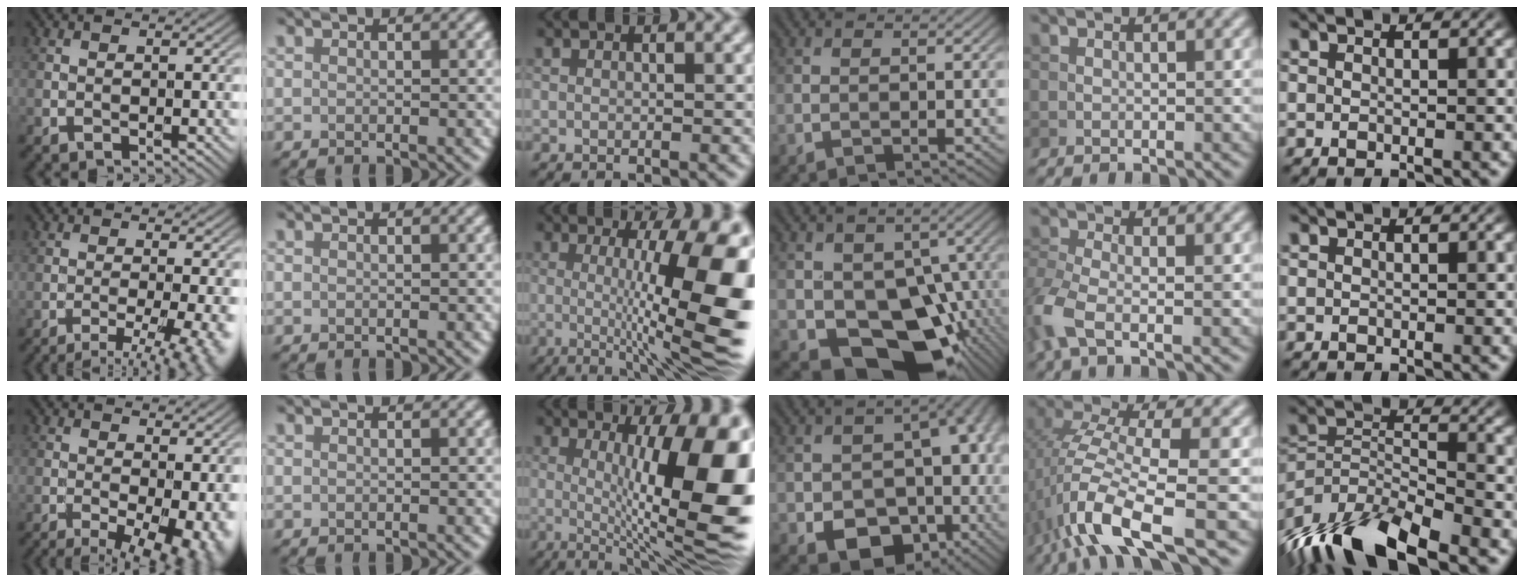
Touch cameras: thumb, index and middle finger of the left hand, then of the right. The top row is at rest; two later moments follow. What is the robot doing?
{"motion": "unscrew", "object": "dispenser bottle"}